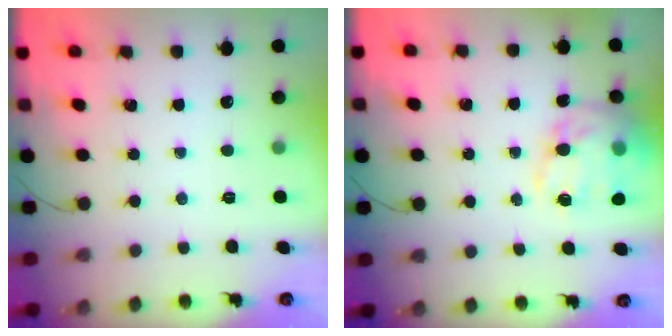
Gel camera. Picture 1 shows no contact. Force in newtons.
{"total": 17.0, "press": 16.6, "slide": 3.4}